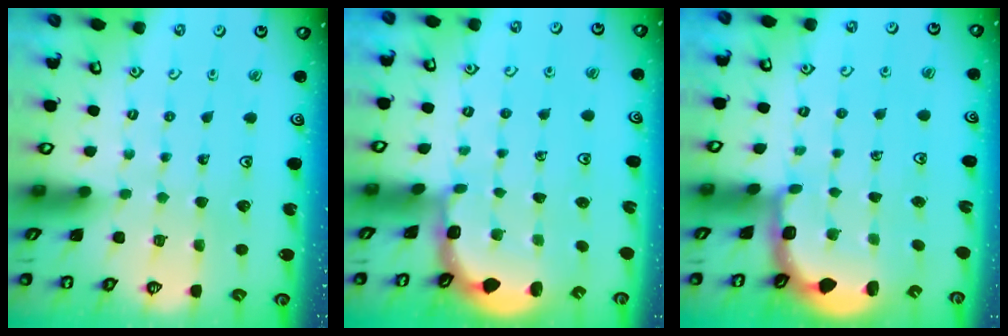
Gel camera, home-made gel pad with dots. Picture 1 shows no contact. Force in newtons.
{"total": 1.8, "press": 1.4, "slide": 1.1}
{"total": 2.6, "press": 2.3, "slide": 1.3}